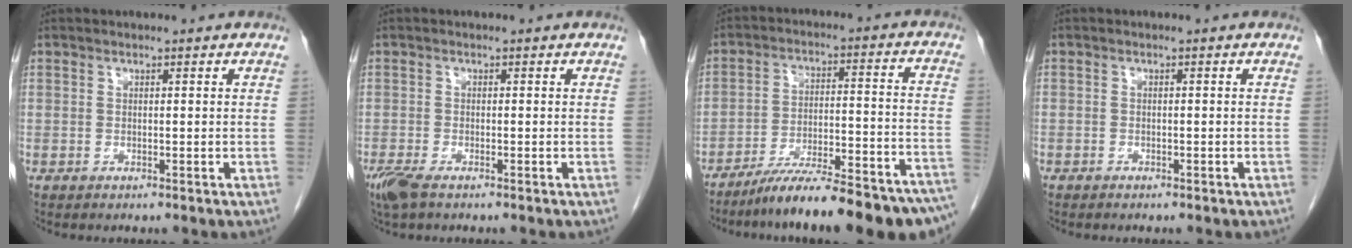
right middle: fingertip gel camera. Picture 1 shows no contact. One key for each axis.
{"total": 3.5, "fx": -2.4, "fy": 1.0, "fz": 2.4, "tx": -0.057, "ty": -0.011, "tz": -0.044}
{"total": 21.4, "fx": -18.4, "fy": 1.4, "fz": 10.9, "tx": -0.111, "ty": 0.009, "tz": -0.269}
{"total": 0.9, "fx": -0.7, "fy": 0.4, "fz": 0.2, "tx": -0.012, "ty": 0.000, "tz": -0.011}